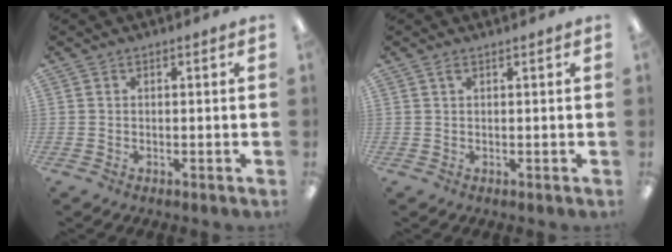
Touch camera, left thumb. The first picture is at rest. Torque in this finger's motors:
{"motor_torque": [0.17, 0.09, -0.40, 0.23, 0.06]}